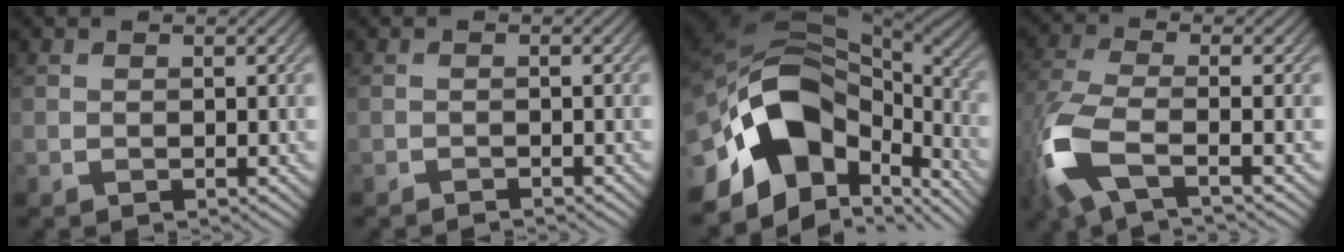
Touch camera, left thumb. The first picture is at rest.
{"total": 0.8, "force": [-0.7, -0.2, 0.0], "torque": [0.002, 0.001, -0.018]}
{"total": 16.7, "force": [-5.7, 10.6, 11.7], "torque": [-0.265, -0.011, -0.086]}
{"total": 10.0, "force": [-4.0, 3.4, 8.5], "torque": [-0.219, -0.026, -0.089]}